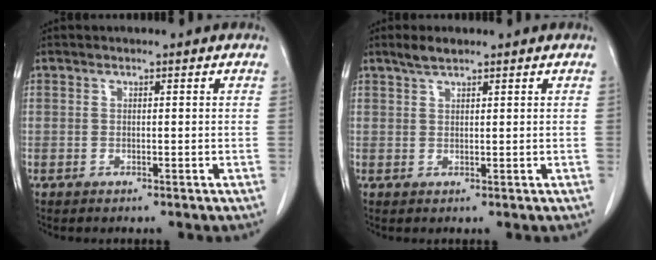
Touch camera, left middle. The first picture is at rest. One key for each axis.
{"total": 2.3, "fx": 1.9, "fy": 0.3, "fz": 1.2, "tx": -0.031, "ty": 0.005, "tz": 0.037}